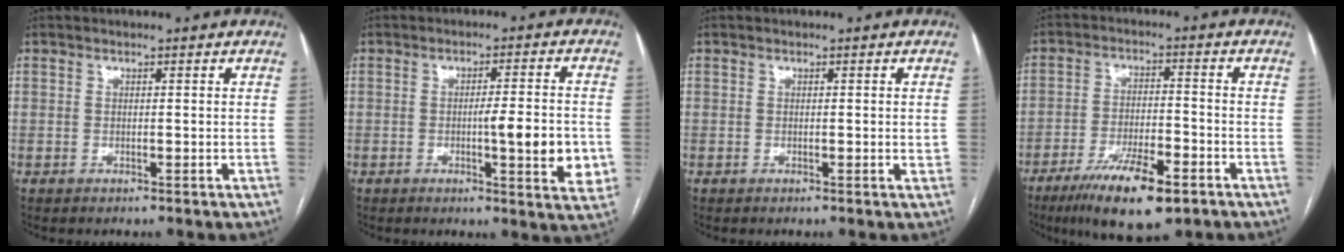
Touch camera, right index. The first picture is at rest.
{"total": 9.4, "force": [-1.6, 1.2, 9.2], "torque": [-0.118, -0.004, -0.017]}
{"total": 1.4, "force": [0.0, 0.3, 1.4], "torque": [-0.022, -0.001, 0.004]}
{"total": 12.3, "force": [-7.6, 2.9, 9.2], "torque": [-0.160, -0.018, -0.122]}